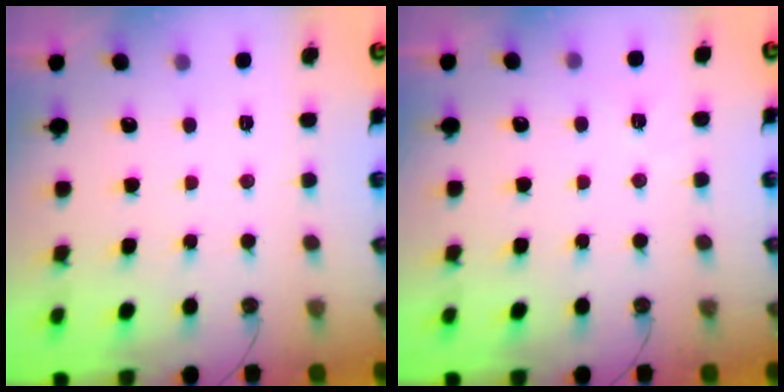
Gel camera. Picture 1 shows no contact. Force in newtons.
{"total": 3.8, "press": 3.4, "slide": 1.7}